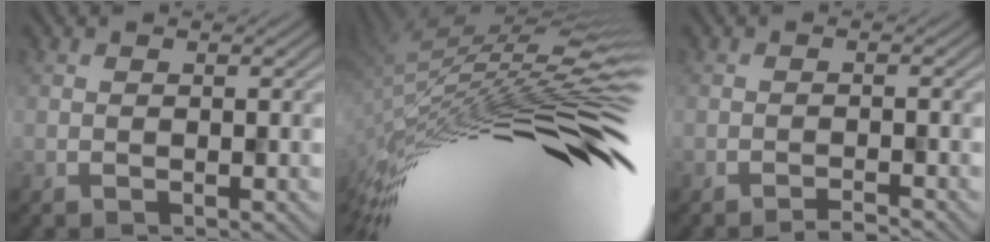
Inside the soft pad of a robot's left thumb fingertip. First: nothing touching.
{"total": 16.5, "force": [-0.7, 3.5, 16.2], "torque": [-0.301, 0.008, -0.013]}
{"total": 1.9, "force": [-1.8, 0.0, 0.6], "torque": [0.002, 0.009, -0.036]}